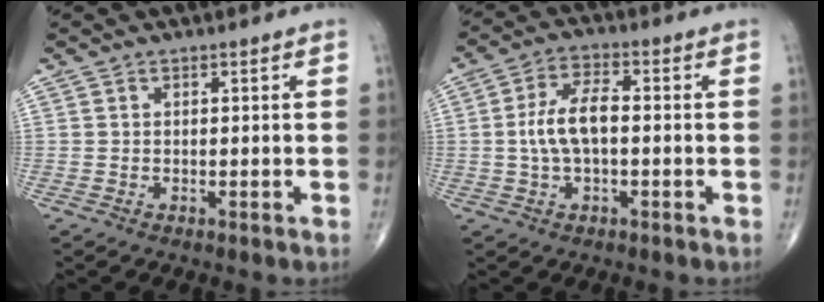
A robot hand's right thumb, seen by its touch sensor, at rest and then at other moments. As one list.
[{"total": 7.8, "force": [-0.4, 3.6, 6.9], "torque": [-0.141, 0.021, -0.013]}]